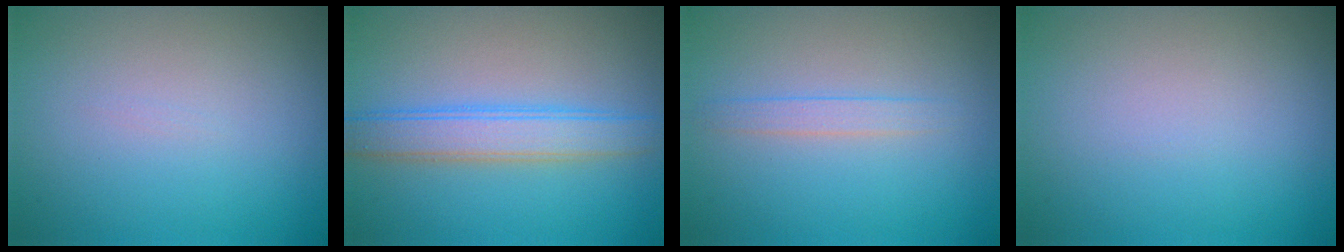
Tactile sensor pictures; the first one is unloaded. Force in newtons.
{"total": 3.9, "press": 3.9, "slide": 0.1}
{"total": 1.3, "press": 1.3, "slide": 0.0}
{"total": 0.0}